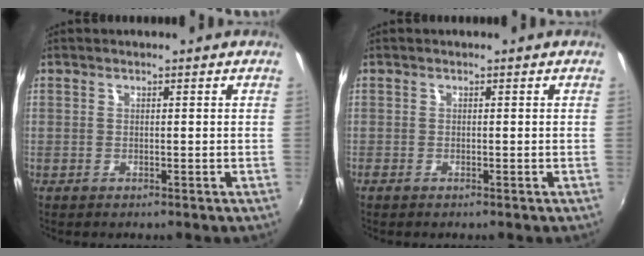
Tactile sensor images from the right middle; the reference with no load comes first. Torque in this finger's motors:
{"motor_torque": [0.66, -0.62, 0.11, 0.07]}